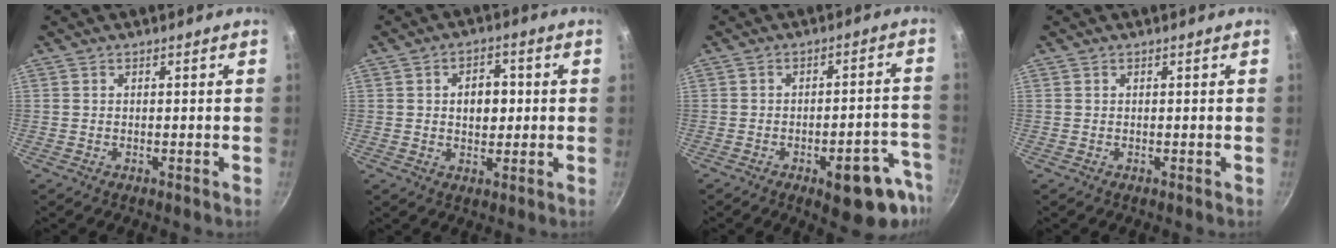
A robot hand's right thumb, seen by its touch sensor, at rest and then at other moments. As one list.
[{"total": 6.1, "force": [0.5, 4.2, 4.4], "torque": [-0.039, 0.006, 0.005]}, {"total": 13.3, "force": [-7.0, 4.9, 10.1], "torque": [-0.069, 0.046, -0.087]}, {"total": 0.0}]